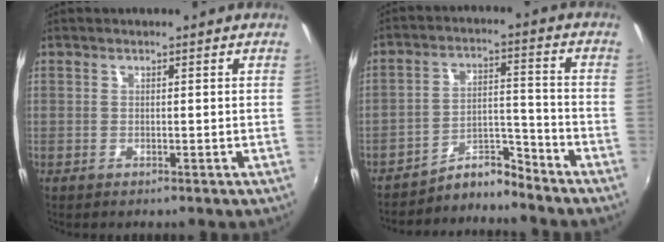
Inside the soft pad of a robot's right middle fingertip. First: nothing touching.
{"total": 5.8, "force": [-5.8, -0.2, -0.1], "torque": [0.001, 0.029, -0.108]}